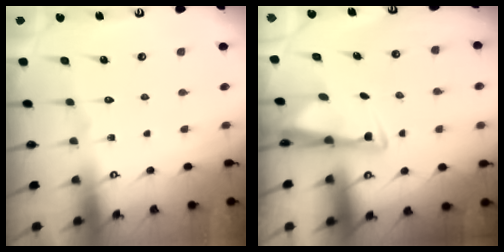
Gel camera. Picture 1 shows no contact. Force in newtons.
{"total": 3.3, "press": 3.2, "slide": 0.9}